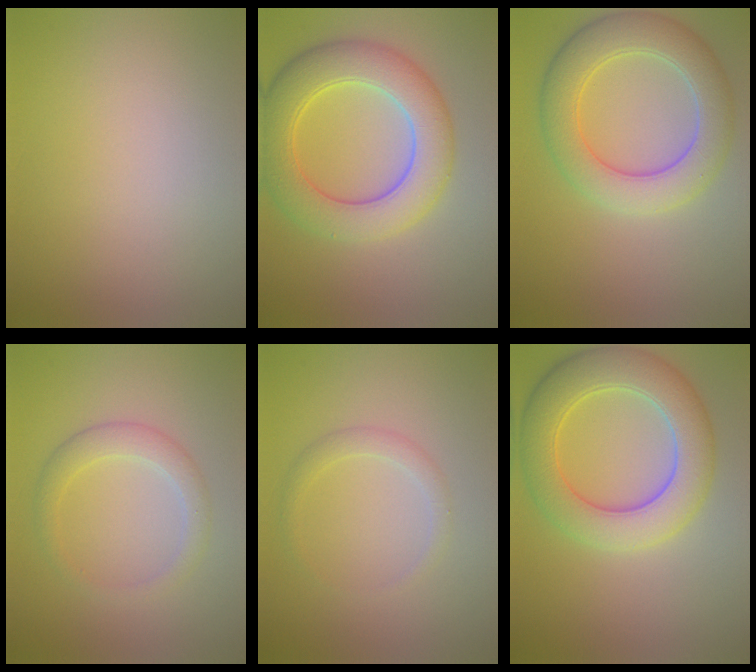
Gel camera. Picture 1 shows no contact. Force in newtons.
{"total": 7.7, "press": 7.7, "slide": 0.3}
{"total": 6.5, "press": 6.5, "slide": 0.2}
{"total": 2.5, "press": 2.5, "slide": 0.2}
{"total": 1.5, "press": 1.5, "slide": 0.0}
{"total": 7.4, "press": 7.4, "slide": 0.4}